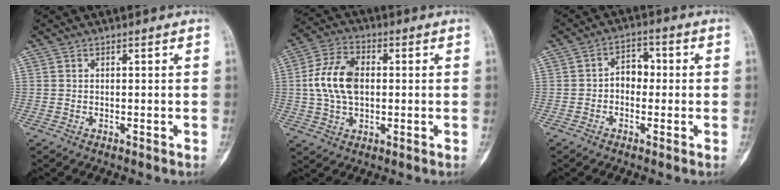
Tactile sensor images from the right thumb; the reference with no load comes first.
{"total": 10.9, "force": [0.5, 6.9, 8.4], "torque": [-0.159, 0.015, 0.009]}
{"total": 4.8, "force": [-0.4, 3.5, 3.2], "torque": [-0.025, 0.021, -0.018]}